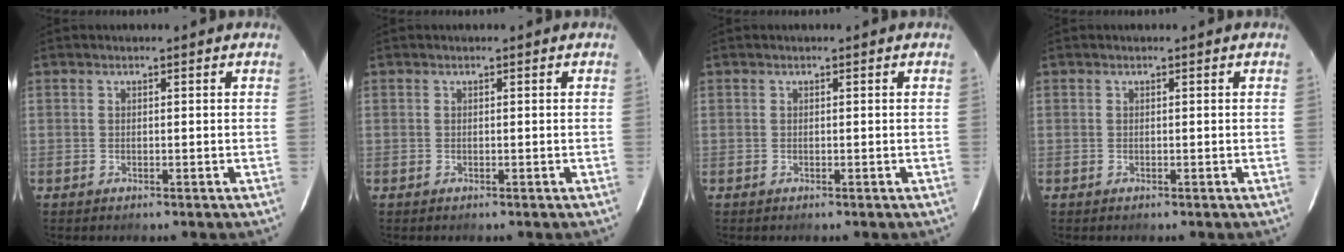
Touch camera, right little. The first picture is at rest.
{"total": 0.0}
{"total": 0.0}
{"total": 0.0}